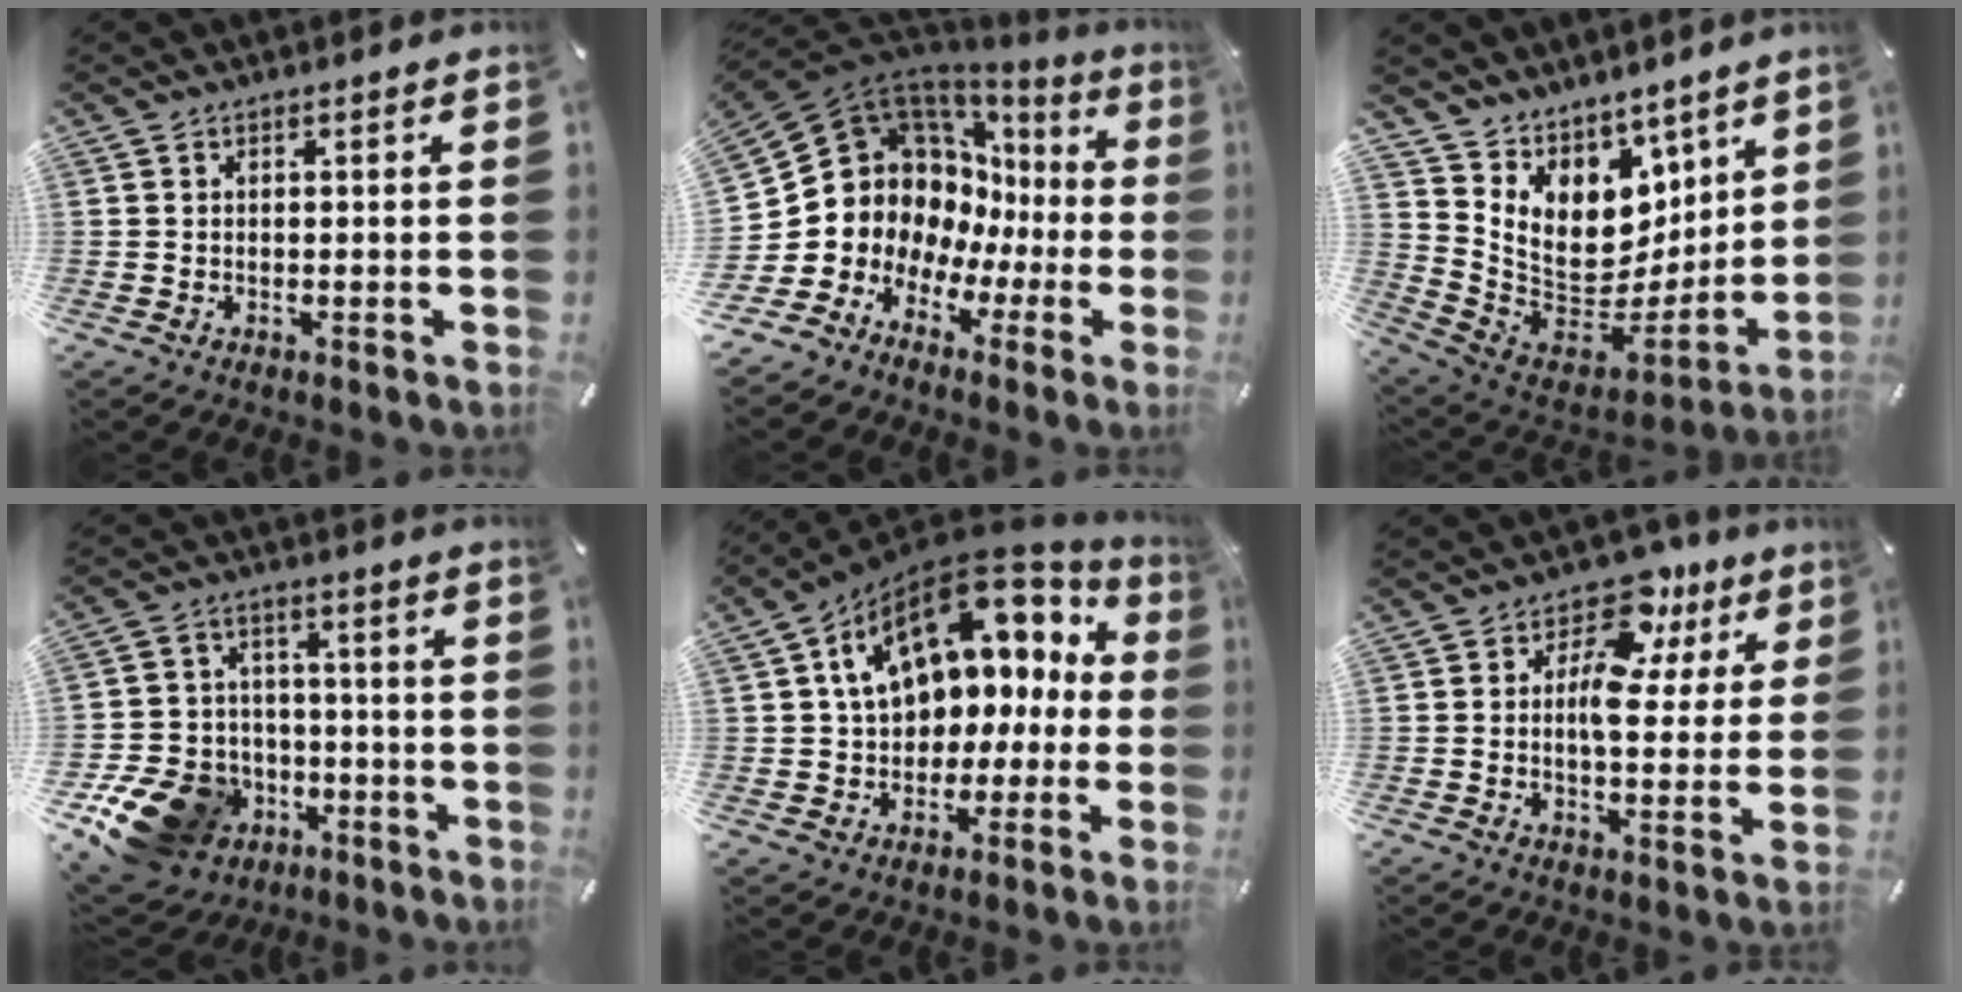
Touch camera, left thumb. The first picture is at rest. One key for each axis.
{"total": 12.8, "fx": 3.1, "fy": 11.5, "fz": 4.6, "tx": -0.108, "ty": -0.068, "tz": 0.076}
{"total": 11.6, "fx": 4.3, "fy": 9.9, "fz": 4.2, "tx": -0.085, "ty": -0.074, "tz": 0.093}
{"total": 15.6, "fx": -7.8, "fy": 11.9, "fz": 6.5, "tx": -0.126, "ty": 0.058, "tz": -0.125}
{"total": 15.7, "fx": 5.6, "fy": 10.7, "fz": 10.0, "tx": -0.169, "ty": -0.028, "tz": 0.102}
{"total": 12.6, "fx": 4.5, "fy": 7.6, "fz": 9.0, "tx": -0.129, "ty": -0.015, "tz": 0.076}